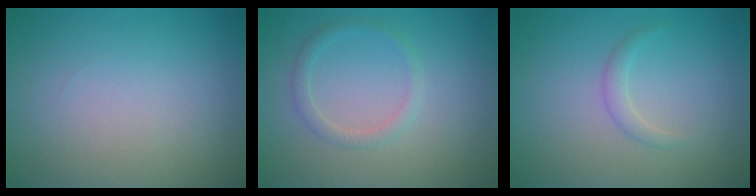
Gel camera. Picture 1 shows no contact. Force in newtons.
{"total": 1.4, "press": 1.4, "slide": 0.1}
{"total": 1.2, "press": 1.1, "slide": 0.1}